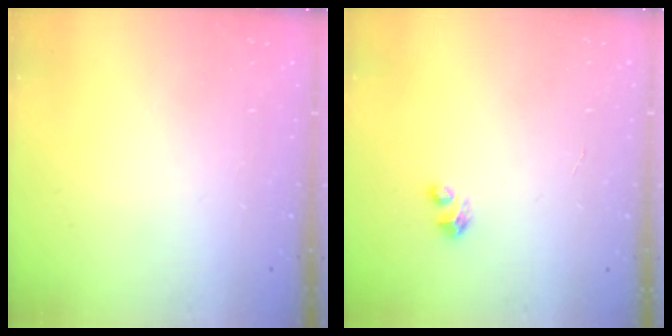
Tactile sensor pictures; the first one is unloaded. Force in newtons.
{"total": 2.8, "press": 2.8, "slide": 0.1}